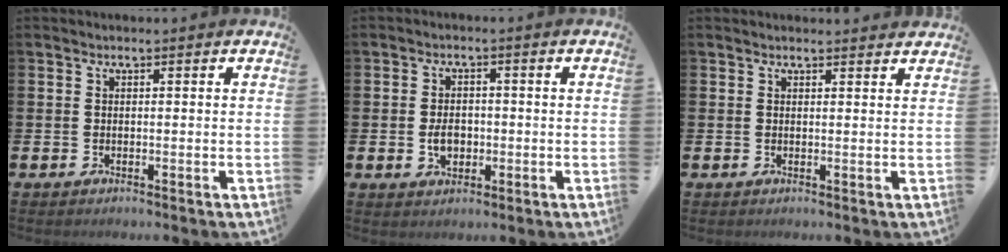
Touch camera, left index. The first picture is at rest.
{"total": 3.1, "force": [-0.5, 2.3, 2.1], "torque": [-0.025, -0.001, -0.016]}
{"total": 0.8, "force": [0.8, 0.1, 0.1], "torque": [0.005, -0.004, 0.012]}